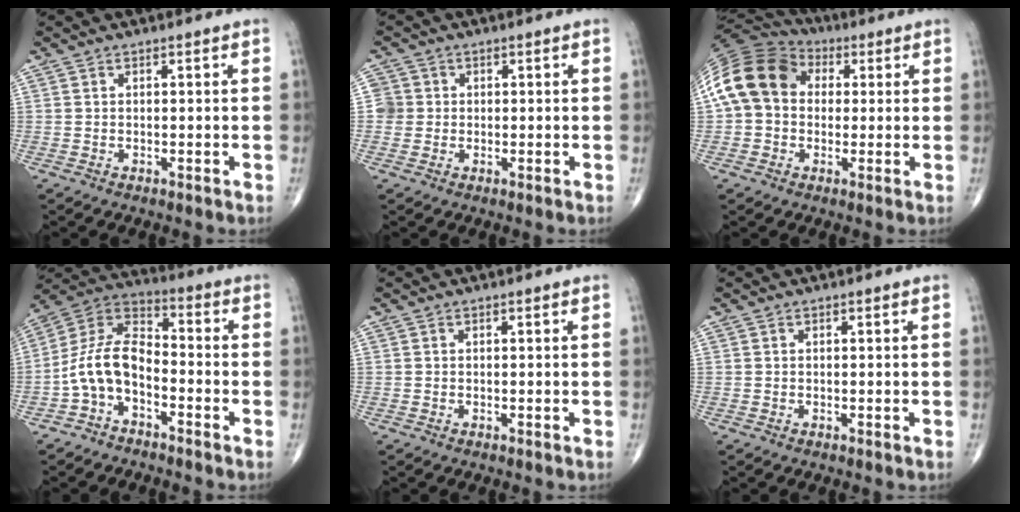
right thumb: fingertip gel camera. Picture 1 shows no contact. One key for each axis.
{"total": 3.1, "fx": 0.0, "fy": 3.1, "fz": 0.1, "tx": 0.023, "ty": 0.008, "tz": -0.002}
{"total": 15.2, "fx": 2.3, "fy": 12.0, "fz": 9.1, "tx": -0.172, "ty": 0.038, "tz": 0.033}
{"total": 10.6, "fx": -3.9, "fy": 6.2, "fz": 7.6, "tx": -0.145, "ty": 0.065, "tz": -0.088}
{"total": 0.0}
{"total": 0.0}